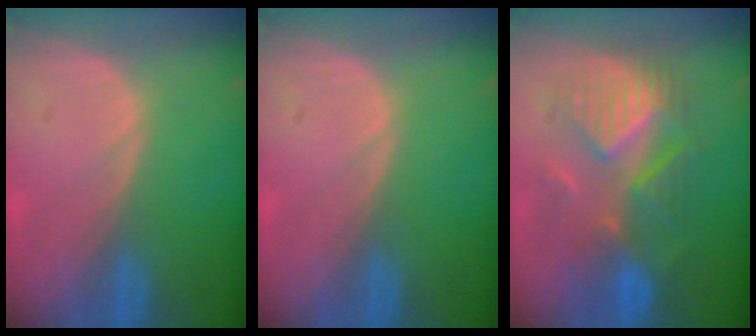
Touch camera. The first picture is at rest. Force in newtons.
{"total": 0.0}
{"total": 9.0, "press": 8.9, "slide": 0.9}